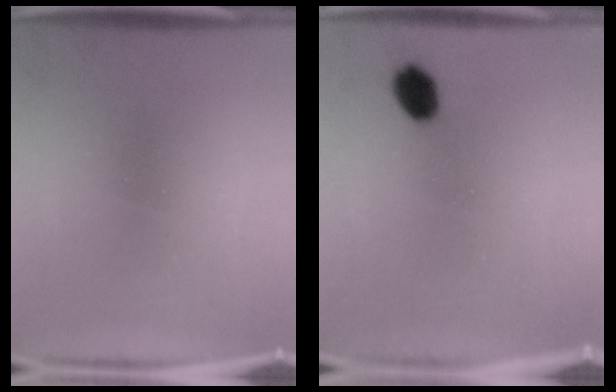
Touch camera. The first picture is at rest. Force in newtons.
{"total": 5.5}